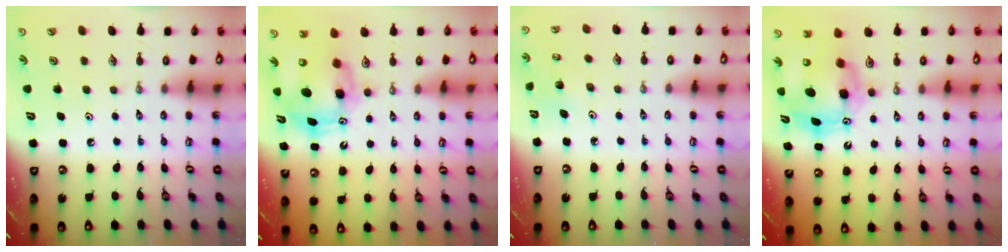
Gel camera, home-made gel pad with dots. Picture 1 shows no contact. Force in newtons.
{"total": 9.8, "press": 9.5, "slide": 2.1}
{"total": 2.3, "press": 2.3, "slide": 0.3}
{"total": 11.3, "press": 11.3, "slide": 1.1}